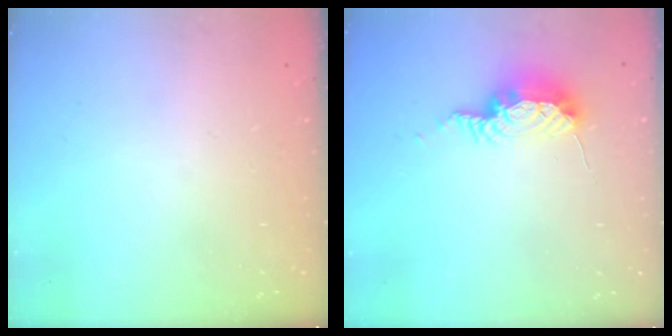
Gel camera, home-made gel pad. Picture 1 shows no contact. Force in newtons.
{"total": 8.2, "press": 8.1, "slide": 1.5}